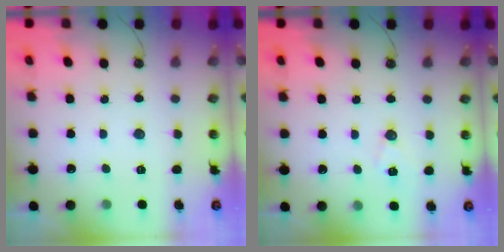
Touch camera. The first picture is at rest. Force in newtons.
{"total": 6.7, "press": 5.5, "slide": 3.8}